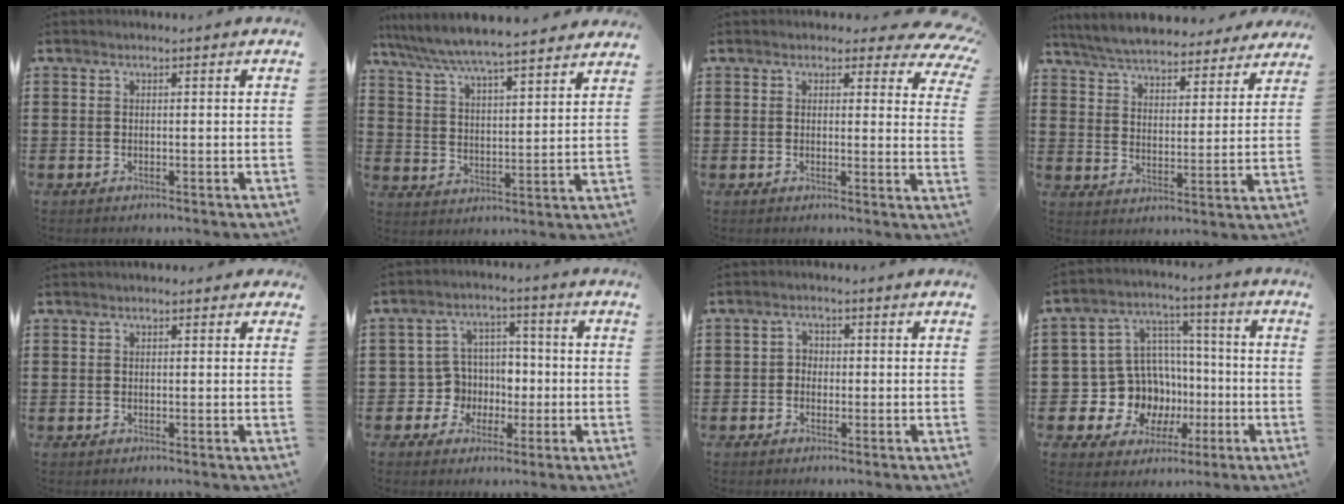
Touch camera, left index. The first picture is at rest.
{"total": 6.3, "force": [6.0, -0.2, 1.9], "torque": [-0.064, -0.039, 0.101]}
{"total": 3.2, "force": [2.5, 1.3, 1.6], "torque": [-0.027, -0.009, 0.042]}
{"total": 5.9, "force": [5.8, 0.2, 1.0], "torque": [-0.048, -0.038, 0.102]}
{"total": 0.8, "force": [0.6, 0.4, 0.4], "torque": [-0.008, 0.006, 0.010]}
{"total": 6.5, "force": [-0.7, 6.3, 1.1], "torque": [-0.042, 0.008, -0.010]}
{"total": 1.7, "force": [-0.6, 1.5, 0.6], "torque": [-0.017, 0.007, -0.015]}
{"total": 11.3, "force": [-2.2, 10.6, 3.2], "torque": [-0.091, 0.002, -0.026]}